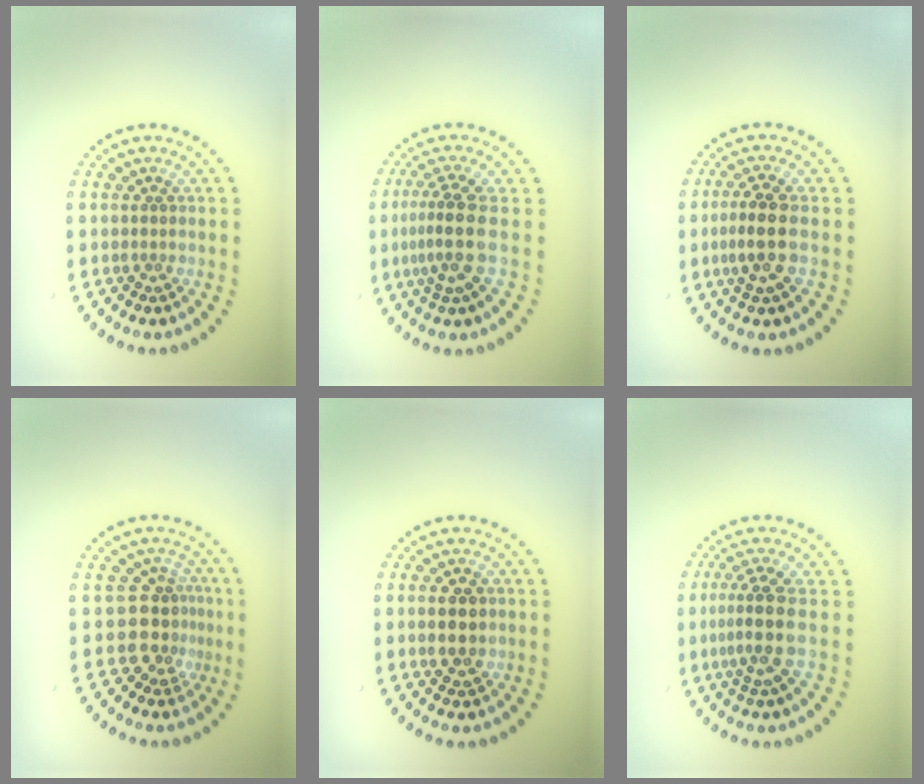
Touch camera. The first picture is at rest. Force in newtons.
{"total": 3.4, "press": 2.4, "slide": 2.3}
{"total": 3.0, "press": 2.7, "slide": 1.2}
{"total": 3.4, "press": 2.5, "slide": 2.3}
{"total": 2.6, "press": 2.6, "slide": 0.2}
{"total": 3.4, "press": 2.5, "slide": 2.4}